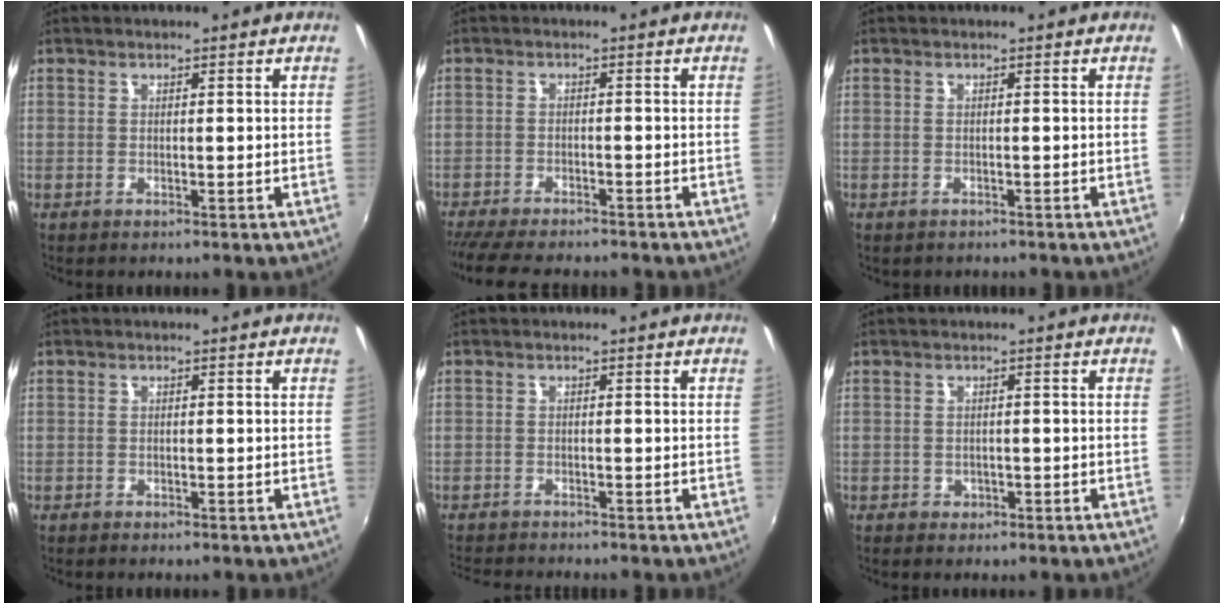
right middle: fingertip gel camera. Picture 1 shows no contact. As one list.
[{"total": 10.2, "force": [-9.0, 1.8, 4.4], "torque": [-0.104, -0.027, -0.142]}, {"total": 1.0, "force": [-0.9, 0.5, 0.3], "torque": [-0.011, -0.003, -0.009]}, {"total": 1.0, "force": [-0.8, 0.5, 0.3], "torque": [-0.009, -0.004, -0.013]}, {"total": 4.8, "force": [-4.5, 0.3, 1.5], "torque": [-0.042, -0.018, -0.076]}, {"total": 1.8, "force": [-0.7, 1.6, 0.5], "torque": [-0.011, -0.003, -0.008]}]